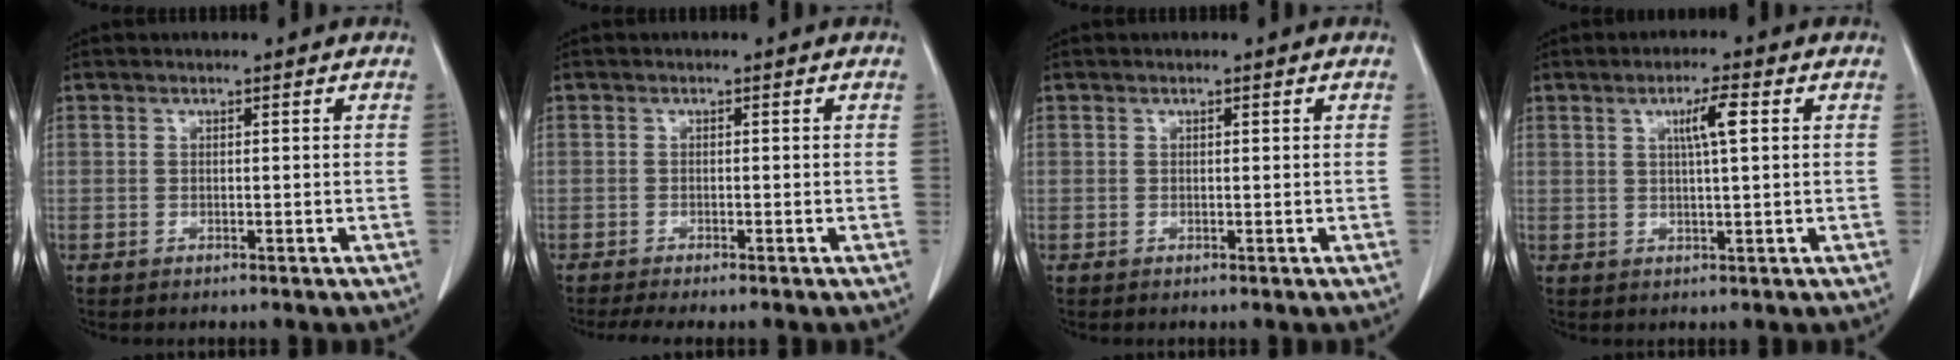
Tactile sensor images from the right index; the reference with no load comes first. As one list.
[{"total": 2.8, "force": [-2.3, 0.0, 1.6], "torque": [-0.029, -0.007, -0.039]}, {"total": 0.0}, {"total": 4.2, "force": [1.3, 0.1, 4.0], "torque": [-0.067, 0.002, 0.021]}]